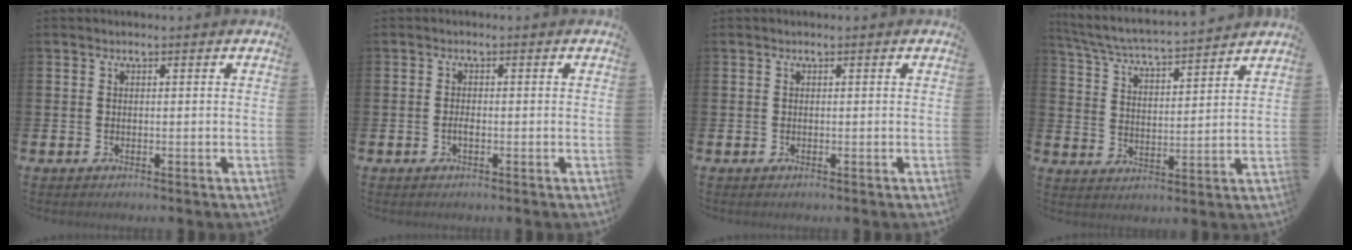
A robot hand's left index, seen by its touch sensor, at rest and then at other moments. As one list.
[{"total": 0.9, "force": [-0.4, 0.3, 0.8], "torque": [-0.011, -0.003, -0.008]}, {"total": 0.0}, {"total": 5.1, "force": [4.9, 0.1, 1.2], "torque": [-0.050, -0.041, 0.081]}]